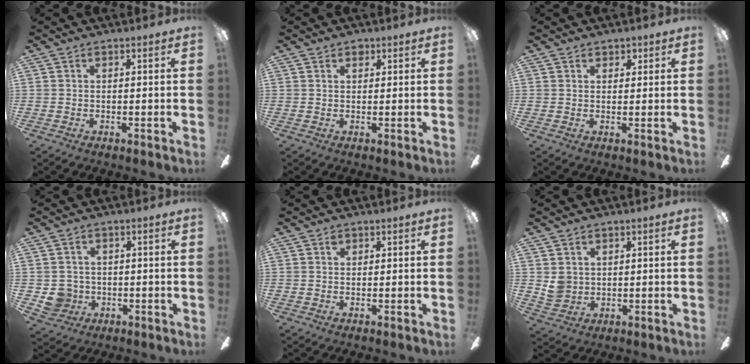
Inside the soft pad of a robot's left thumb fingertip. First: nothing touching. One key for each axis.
{"total": 1.4, "fx": 1.0, "fy": 0.9, "fz": 0.4, "tx": -0.002, "ty": -0.002, "tz": 0.018}
{"total": 1.9, "fx": 1.4, "fy": 1.3, "fz": 0.2, "tx": 0.012, "ty": -0.005, "tz": 0.024}
{"total": 5.0, "fx": -0.5, "fy": 4.9, "fz": 0.8, "tx": -0.031, "ty": 0.006, "tz": -0.007}
{"total": 0.8, "fx": 0.5, "fy": 0.5, "fz": 0.3, "tx": -0.008, "ty": 0.002, "tz": 0.009}
{"total": 4.4, "fx": 1.7, "fy": 4.0, "fz": 1.0, "tx": -0.021, "ty": 0.005, "tz": 0.033}